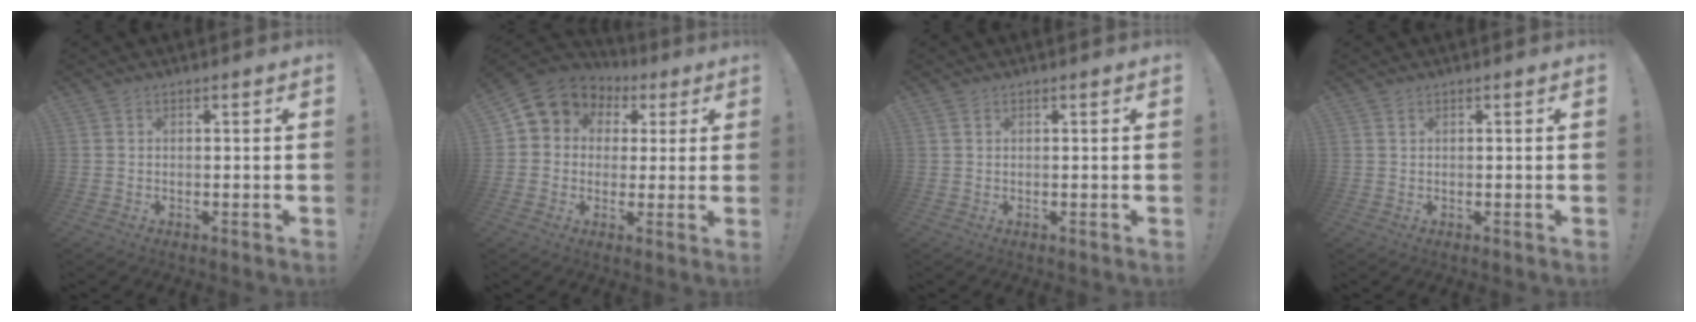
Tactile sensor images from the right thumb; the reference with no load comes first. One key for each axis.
{"total": 8.0, "fx": 2.3, "fy": 7.2, "fz": 2.5, "tx": -0.036, "ty": -0.014, "tz": 0.047}
{"total": 0.9, "fx": 0.5, "fy": 0.5, "fz": 0.5, "tx": -0.003, "ty": -0.002, "tz": 0.009}
{"total": 0.7, "fx": 0.4, "fy": 0.4, "fz": 0.4, "tx": -0.002, "ty": -0.002, "tz": 0.006}